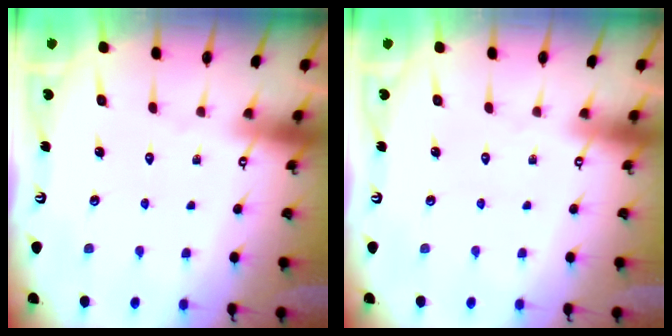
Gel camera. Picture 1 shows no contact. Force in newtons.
{"total": 0.0}